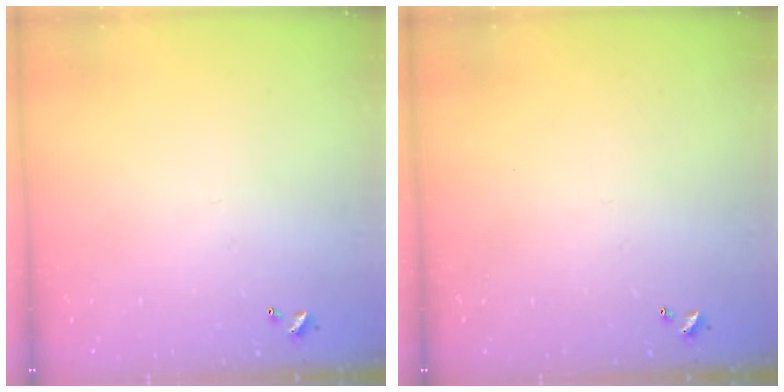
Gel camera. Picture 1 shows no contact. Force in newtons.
{"total": 0.0}